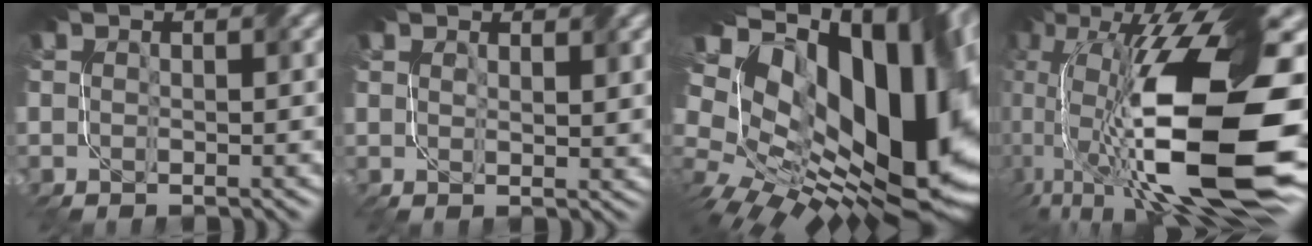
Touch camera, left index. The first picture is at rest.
{"total": 1.9, "force": [1.5, 0.6, 1.1], "torque": [-0.026, 0.001, 0.031]}
{"total": 20.5, "force": [3.6, 12.2, 16.1], "torque": [-0.285, -0.014, 0.087]}
{"total": 17.5, "force": [-0.7, 6.8, 16.1], "torque": [-0.319, 0.017, -0.015]}